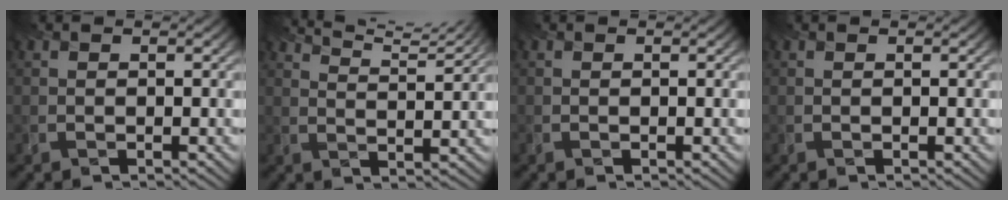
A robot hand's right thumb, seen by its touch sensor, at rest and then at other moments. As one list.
[{"total": 8.5, "force": [7.2, 1.3, 4.3], "torque": [-0.076, 0.009, 0.107]}, {"total": 0.0}, {"total": 0.0}]